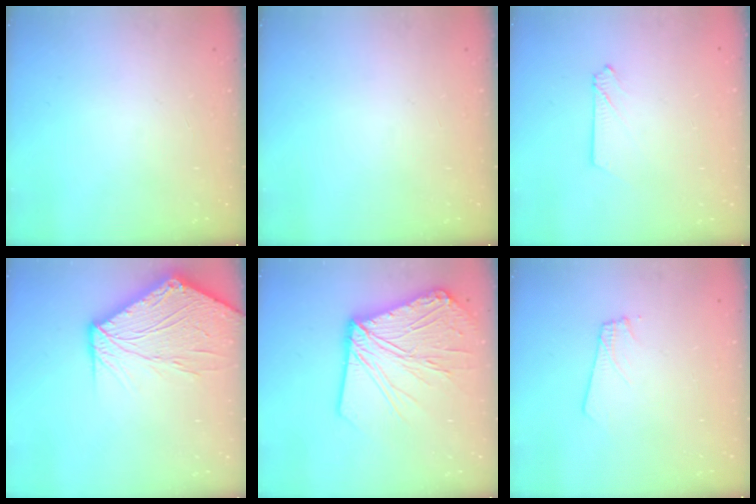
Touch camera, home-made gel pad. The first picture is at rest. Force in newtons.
{"total": 0.0}
{"total": 2.7, "press": 2.7, "slide": 0.3}
{"total": 14.8, "press": 14.6, "slide": 1.8}
{"total": 21.6, "press": 21.4, "slide": 2.7}
{"total": 2.9, "press": 2.8, "slide": 0.3}